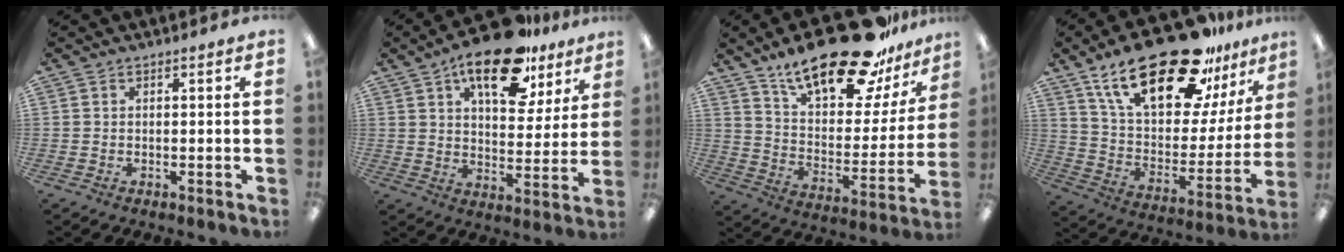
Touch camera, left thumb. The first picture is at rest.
{"total": 17.9, "force": [11.6, 8.1, 11.0], "torque": [-0.163, -0.054, 0.193]}
{"total": 26.1, "force": [19.3, 9.9, 14.5], "torque": [-0.223, -0.119, 0.327]}
{"total": 28.5, "force": [19.2, 11.2, 17.8], "torque": [-0.298, -0.116, 0.325]}